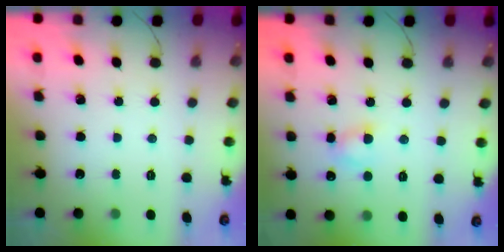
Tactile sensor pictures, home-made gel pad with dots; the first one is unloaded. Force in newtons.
{"total": 3.9, "press": 3.7, "slide": 1.1}